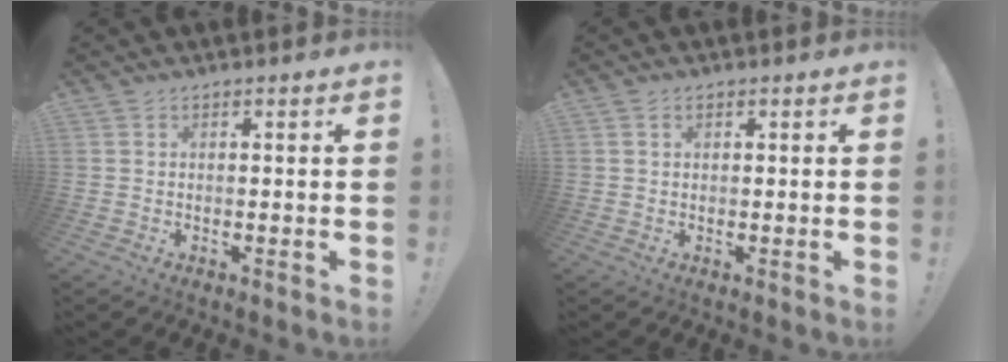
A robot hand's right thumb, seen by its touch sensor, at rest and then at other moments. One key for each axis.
{"total": 0.8, "fx": 0.4, "fy": 0.6, "fz": 0.4, "tx": -0.003, "ty": 0.000, "tz": 0.006}